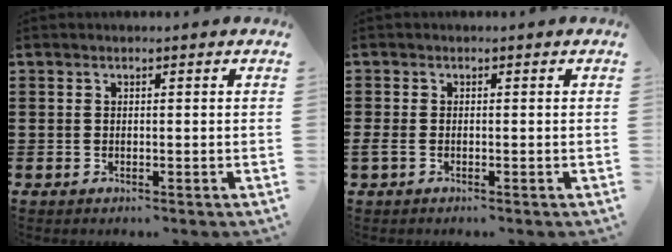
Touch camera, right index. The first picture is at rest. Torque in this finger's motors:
{"motor_torque": [1.10, 1.04, 0.27, 0.07]}